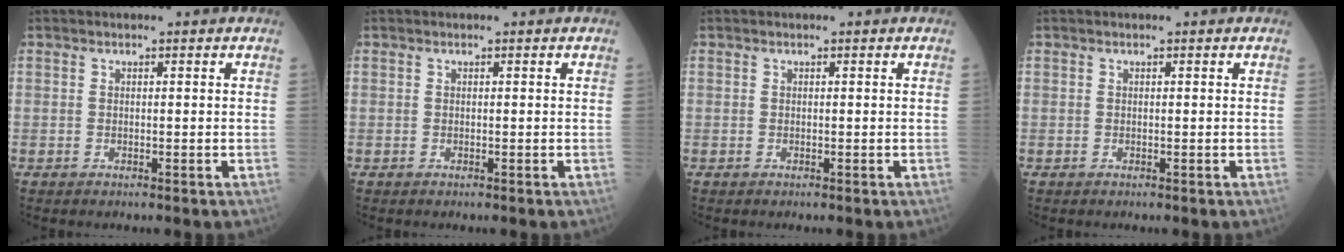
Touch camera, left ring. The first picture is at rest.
{"total": 0.0}
{"total": 0.0}
{"total": 0.0}